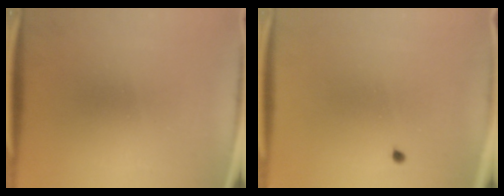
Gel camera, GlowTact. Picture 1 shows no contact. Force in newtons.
{"total": 0.5}